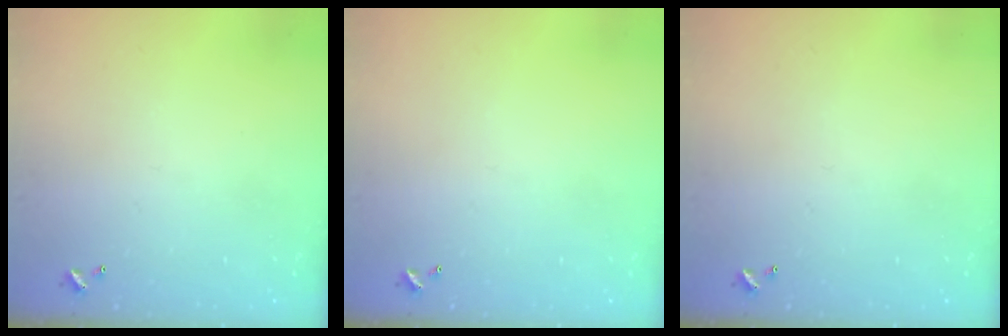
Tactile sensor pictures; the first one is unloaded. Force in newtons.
{"total": 0.0}
{"total": 0.0}